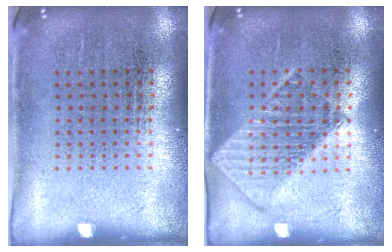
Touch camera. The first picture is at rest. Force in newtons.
{"total": 1.4, "press": 1.4, "slide": 0.2}